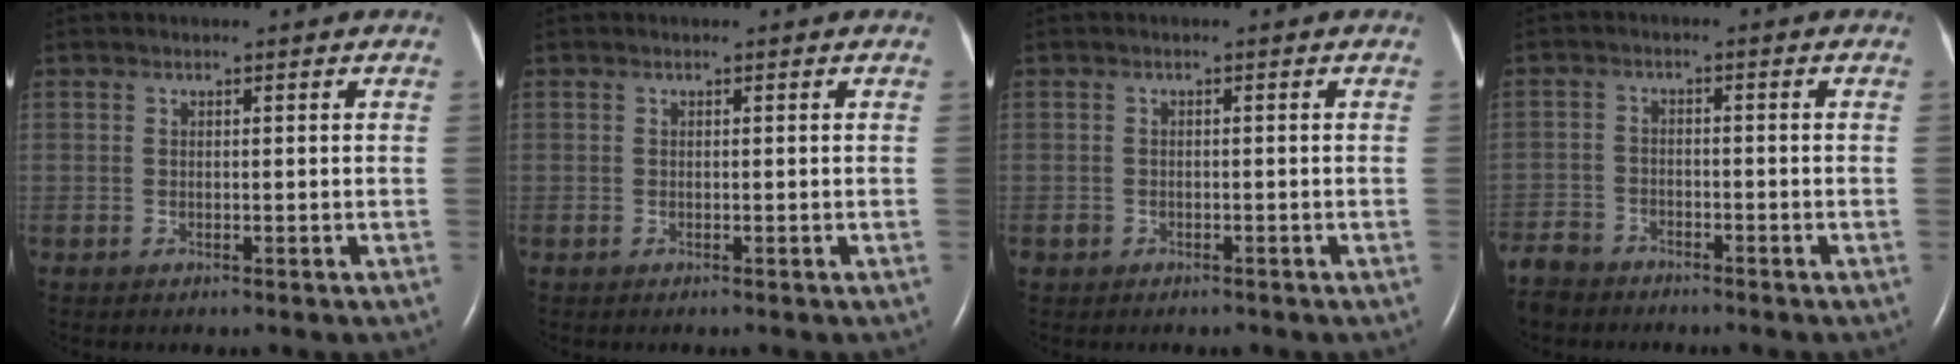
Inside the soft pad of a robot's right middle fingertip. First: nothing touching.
{"total": 0.0}
{"total": 1.2, "force": [-0.9, 0.9, 0.2], "torque": [-0.010, 0.003, -0.012]}
{"total": 5.9, "force": [-5.4, 2.3, 0.8], "torque": [-0.020, -0.012, -0.103]}